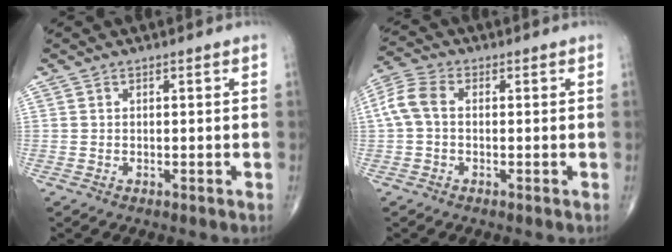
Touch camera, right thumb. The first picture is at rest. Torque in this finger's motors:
{"motor_torque": [0.05, 0.08, 0.07, -0.07, 0.13]}